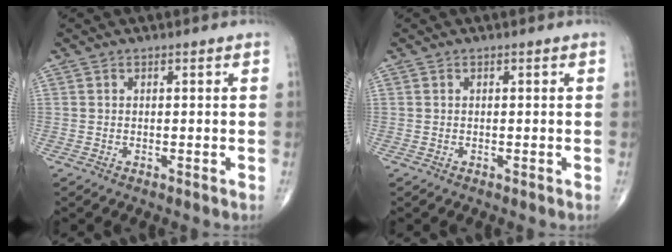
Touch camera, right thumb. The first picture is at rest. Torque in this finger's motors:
{"motor_torque": [0.12, 0.11, -0.06, -0.12, 0.01]}